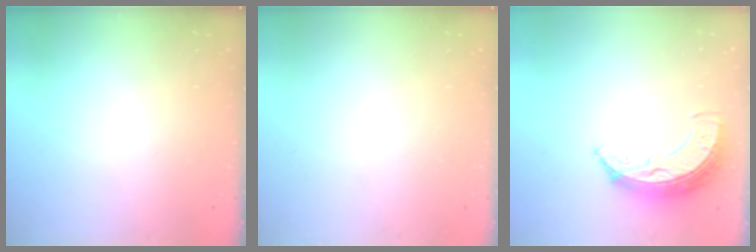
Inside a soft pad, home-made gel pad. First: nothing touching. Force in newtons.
{"total": 0.0}
{"total": 8.4, "press": 8.4, "slide": 0.7}